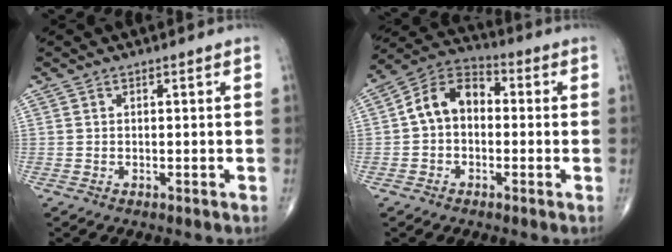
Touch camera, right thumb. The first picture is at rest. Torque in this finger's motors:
{"motor_torque": [0.06, 0.06, 0.13, -0.13, 0.03]}